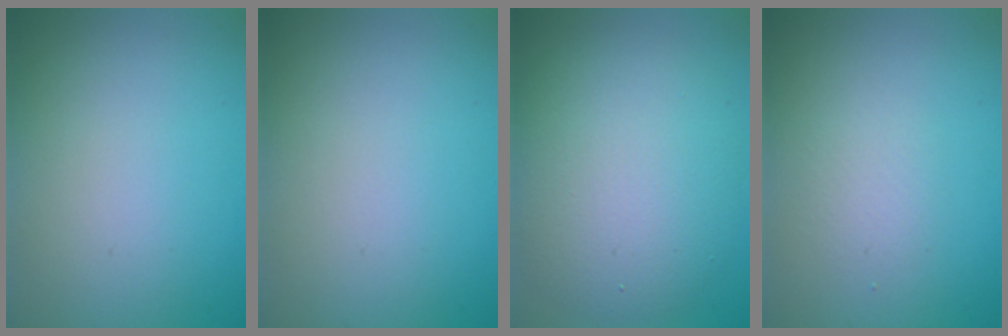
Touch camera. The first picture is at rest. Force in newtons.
{"total": 0.0}
{"total": 8.0, "press": 8.0, "slide": 0.2}
{"total": 1.4, "press": 1.4, "slide": 0.1}